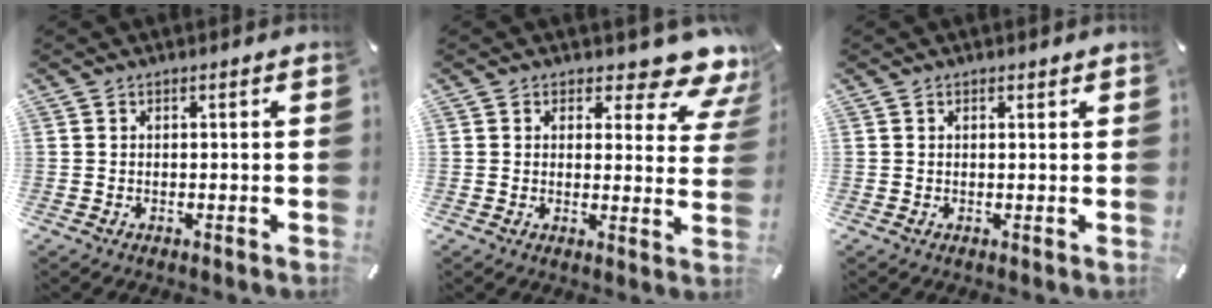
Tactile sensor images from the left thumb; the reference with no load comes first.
{"total": 8.6, "force": [6.3, 3.4, 4.7], "torque": [-0.045, -0.058, 0.104]}
{"total": 0.5, "force": [0.3, 0.4, 0.2], "torque": [-0.003, 0.002, 0.006]}